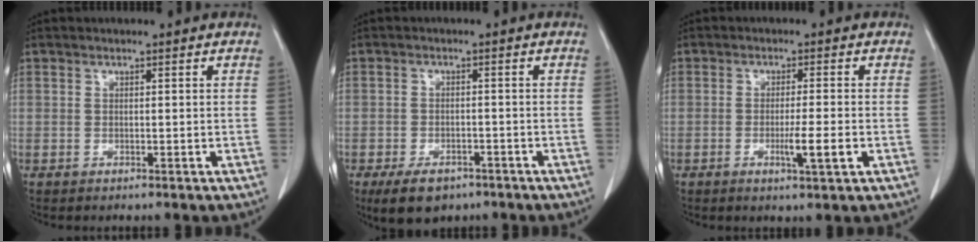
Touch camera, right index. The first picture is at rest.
{"total": 6.2, "force": [-4.3, 3.4, 2.9], "torque": [-0.052, -0.003, -0.064]}
{"total": 4.4, "force": [-1.4, -0.2, 4.2], "torque": [-0.069, -0.008, -0.021]}